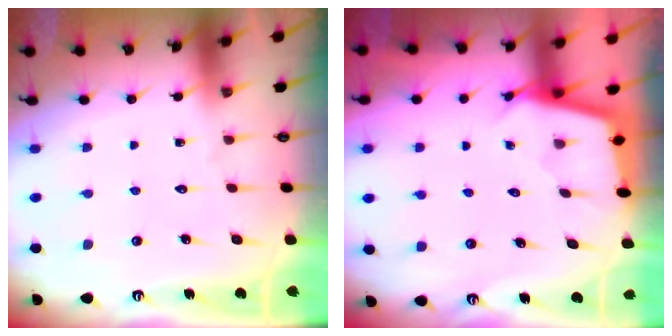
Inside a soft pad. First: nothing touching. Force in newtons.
{"total": 2.5, "press": 2.5, "slide": 0.2}